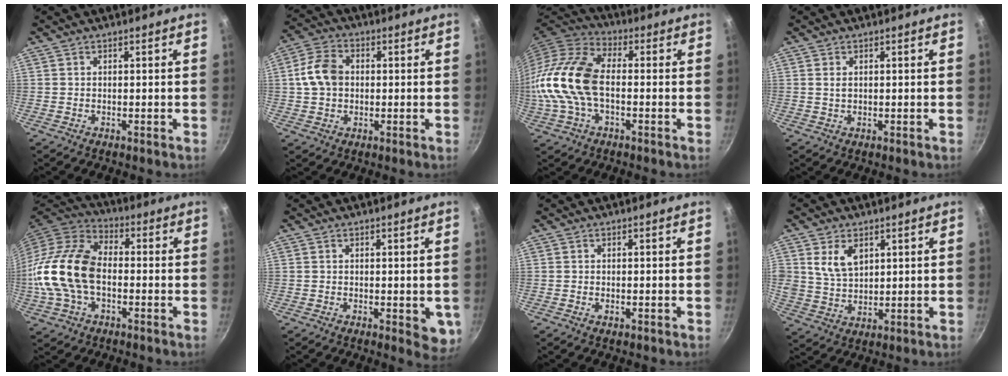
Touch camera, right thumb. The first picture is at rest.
{"total": 8.5, "force": [0.5, 6.5, 5.5], "torque": [-0.089, 0.015, 0.000]}
{"total": 16.4, "force": [-1.2, 9.6, 13.2], "torque": [-0.252, 0.032, -0.036]}
{"total": 1.5, "force": [0.4, 1.0, 1.1], "torque": [-0.019, 0.000, 0.006]}
{"total": 18.5, "force": [-1.9, 11.8, 14.1], "torque": [-0.260, 0.034, -0.049]}
{"total": 4.7, "force": [-0.6, 2.2, 4.1], "torque": [-0.039, -0.008, -0.005]}
{"total": 0.8, "force": [-0.2, 0.5, 0.6], "torque": [-0.010, 0.000, -0.004]}
{"total": 7.4, "force": [3.0, 5.1, 4.5], "torque": [-0.069, -0.019, 0.062]}